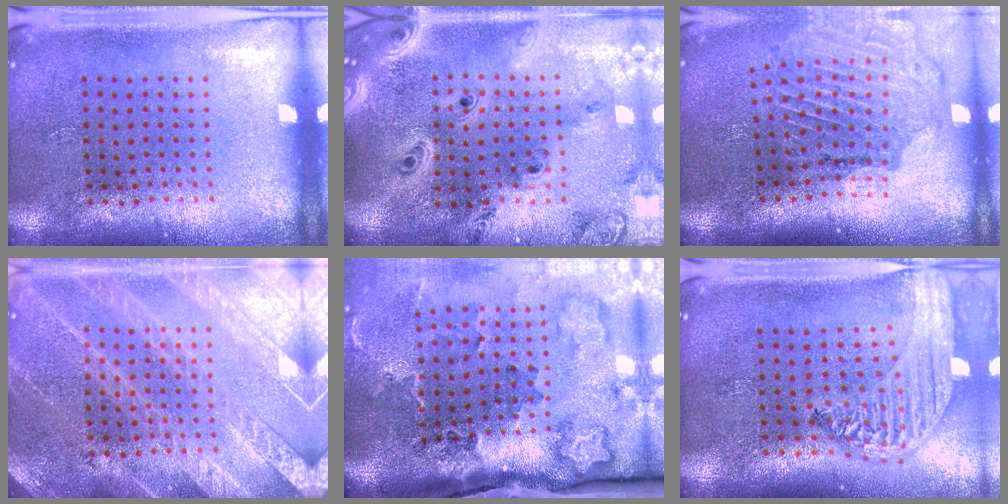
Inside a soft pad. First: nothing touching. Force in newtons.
{"total": 4.0, "press": 3.1, "slide": 2.6}
{"total": 1.7, "press": 1.7, "slide": 0.1}
{"total": 4.4, "press": 4.3, "slide": 0.7}
{"total": 3.8, "press": 2.4, "slide": 3.0}
{"total": 2.5, "press": 2.1, "slide": 1.3}